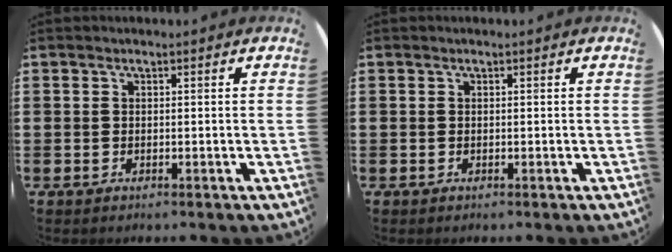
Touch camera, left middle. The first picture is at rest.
{"total": 0.0}